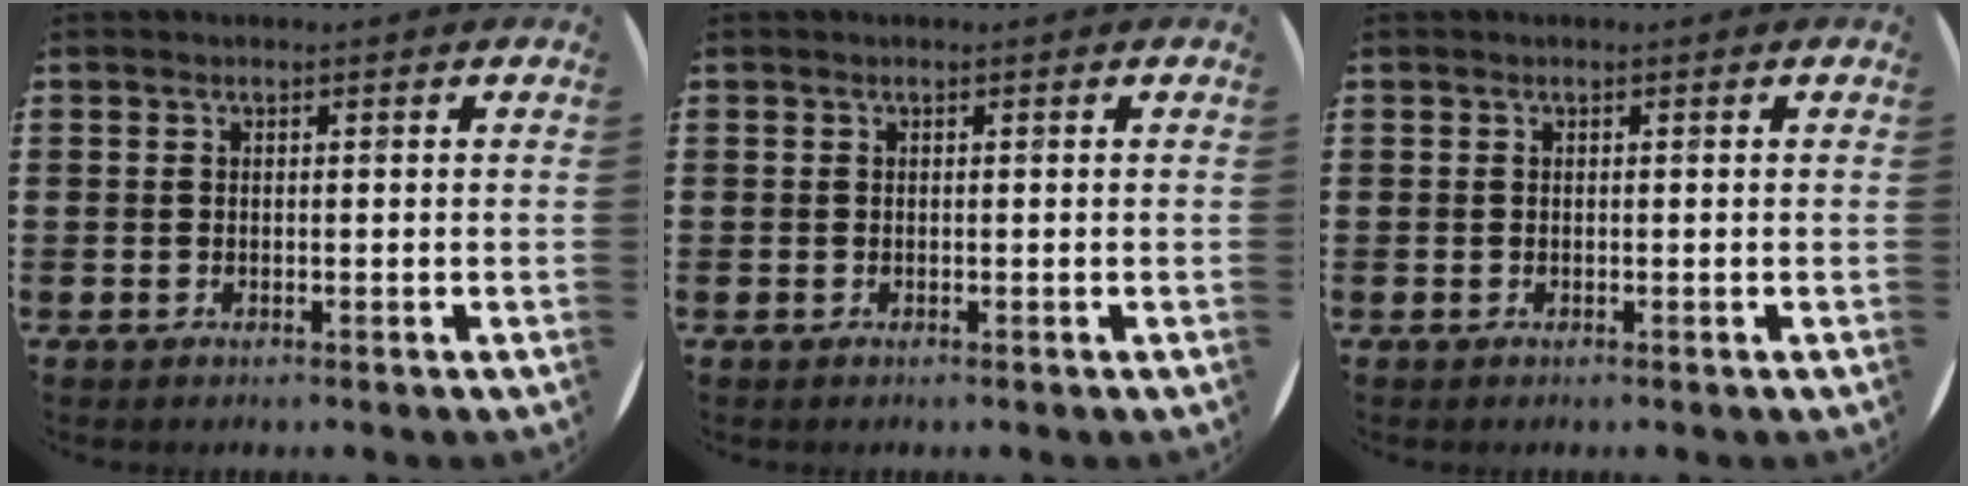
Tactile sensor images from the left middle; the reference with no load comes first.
{"total": 0.0}
{"total": 0.0}